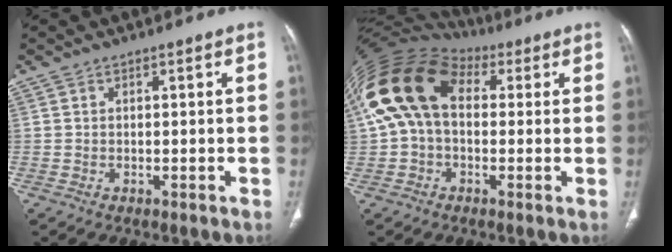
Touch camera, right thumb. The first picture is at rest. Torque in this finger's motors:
{"motor_torque": [1.08, 1.12, 0.49, -0.11, 0.44]}